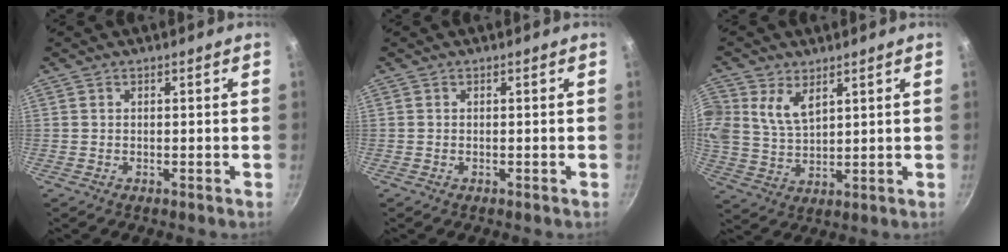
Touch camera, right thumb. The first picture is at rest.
{"total": 0.0}
{"total": 8.3, "force": [3.9, 5.4, 4.9], "torque": [-0.094, -0.017, 0.077]}